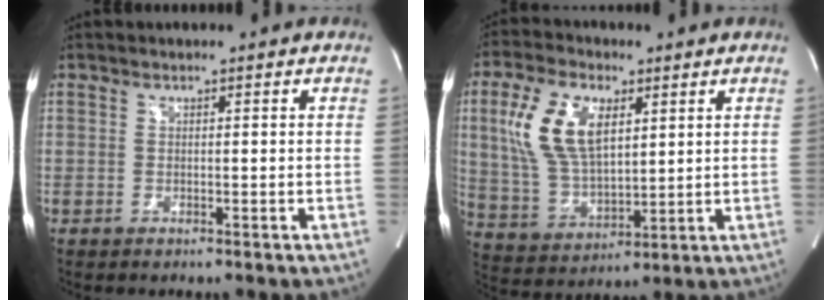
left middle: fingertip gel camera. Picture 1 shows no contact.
{"total": 12.9, "force": [4.2, 6.2, 10.5], "torque": [-0.229, 0.016, 0.087]}